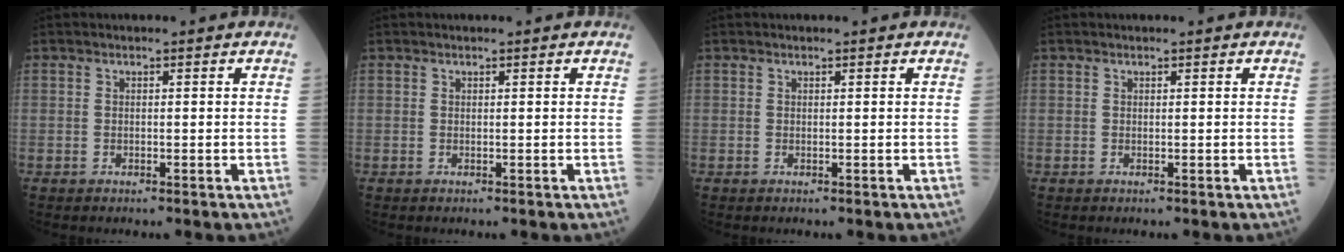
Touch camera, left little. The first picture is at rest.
{"total": 0.0}
{"total": 0.0}
{"total": 0.0}